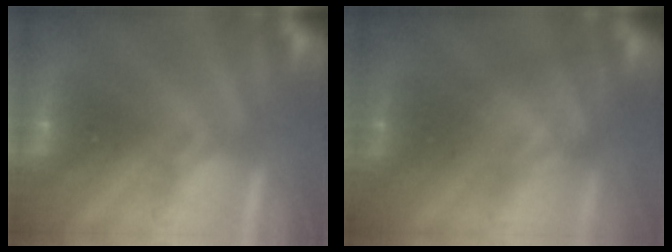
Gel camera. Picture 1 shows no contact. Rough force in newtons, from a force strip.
{"total": 3.5}